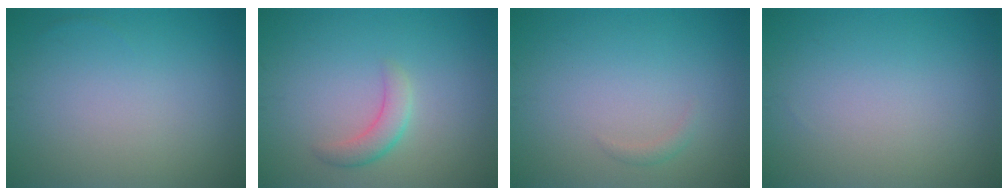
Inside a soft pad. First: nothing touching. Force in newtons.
{"total": 2.1, "press": 2.1, "slide": 0.2}
{"total": 0.7, "press": 0.7, "slide": 0.1}
{"total": 0.0}